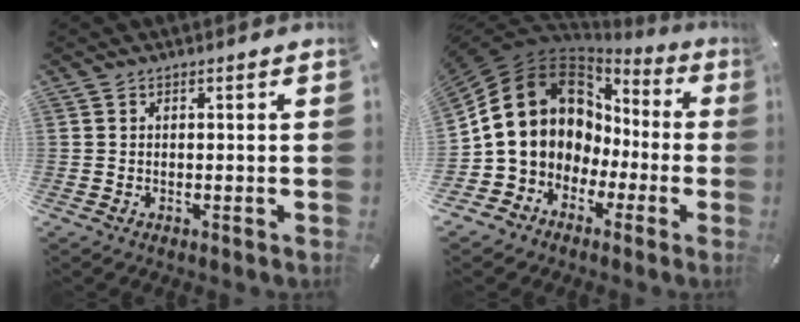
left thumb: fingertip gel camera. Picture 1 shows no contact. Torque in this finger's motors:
{"motor_torque": [0.15, 3.57, 1.81, 0.20, 0.81]}